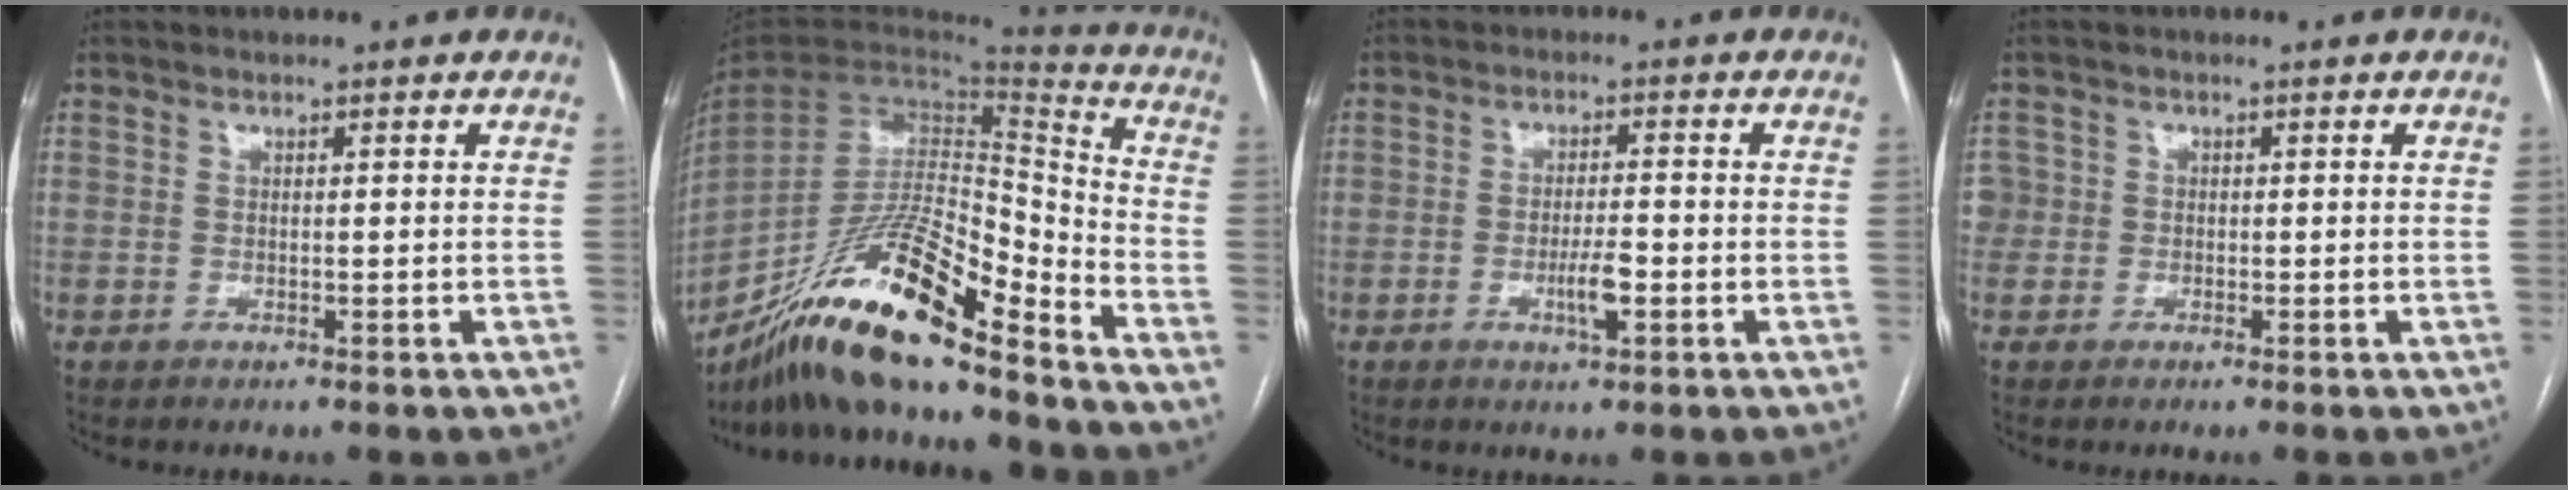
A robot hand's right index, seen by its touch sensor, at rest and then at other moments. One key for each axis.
{"total": 22.4, "fx": -17.1, "fy": 2.9, "fz": 14.1, "tx": -0.270, "ty": -0.014, "tz": -0.314}
{"total": 4.2, "fx": -1.4, "fy": 0.9, "fz": 3.9, "tx": -0.071, "ty": -0.001, "tz": -0.022}
{"total": 2.7, "fx": -0.3, "fy": 2.7, "fz": 0.2, "tx": 0.005, "ty": 0.011, "tz": -0.009}